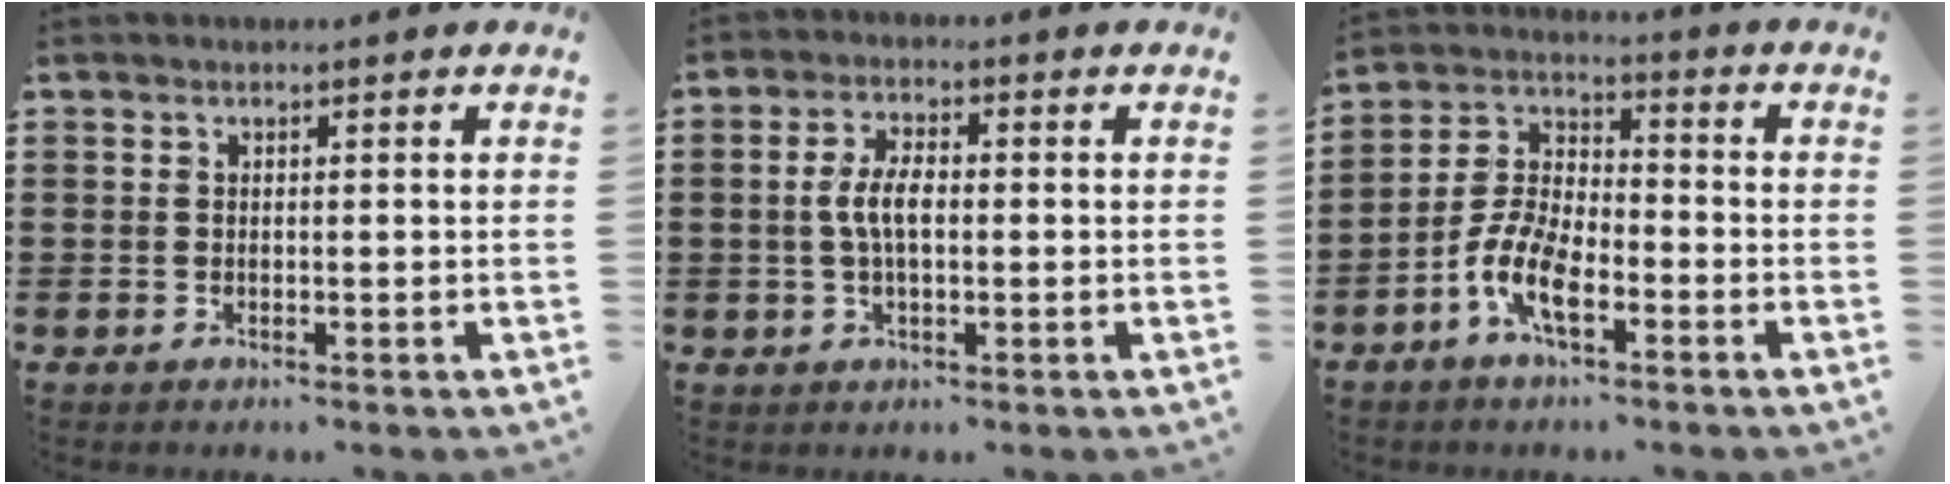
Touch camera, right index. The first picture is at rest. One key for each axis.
{"total": 5.1, "fx": -0.2, "fy": 2.1, "fz": 4.6, "tx": -0.108, "ty": -0.003, "tz": -0.013}
{"total": 7.9, "fx": -4.0, "fy": 3.4, "fz": 5.8, "tx": -0.153, "ty": -0.008, "tz": -0.085}